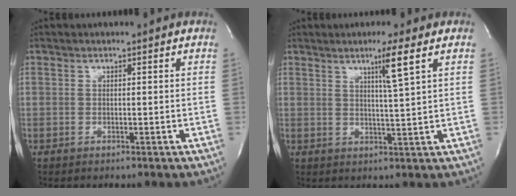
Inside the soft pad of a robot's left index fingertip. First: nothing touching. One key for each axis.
{"total": 4.7, "fx": 2.3, "fy": -1.2, "fz": 3.9, "tx": -0.067, "ty": -0.012, "tz": 0.042}